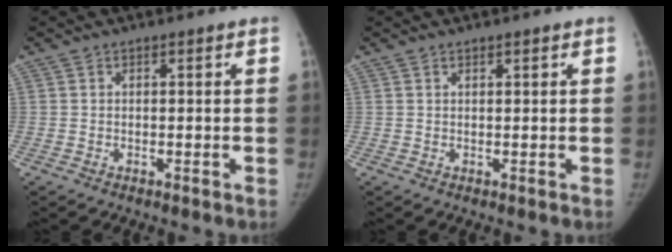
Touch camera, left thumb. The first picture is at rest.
{"total": 0.6, "force": [0.5, 0.1, 0.3], "torque": [-0.007, -0.002, 0.009]}